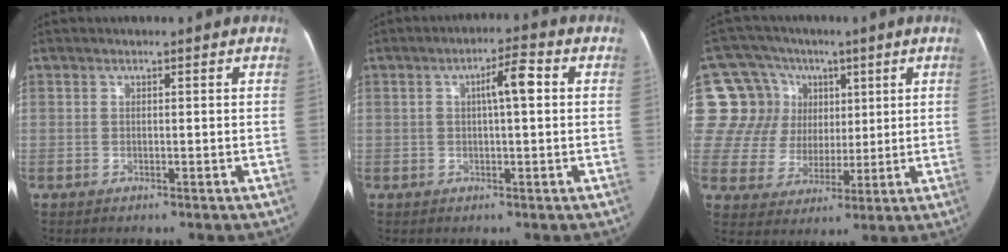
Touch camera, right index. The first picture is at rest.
{"total": 5.1, "force": [0.9, 0.9, 4.9], "torque": [-0.083, 0.016, 0.011]}
{"total": 20.1, "force": [6.7, 17.9, 6.1], "torque": [-0.169, 0.090, 0.135]}